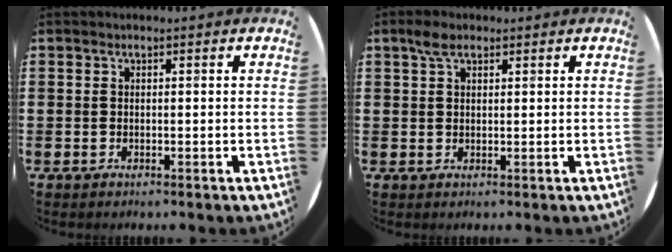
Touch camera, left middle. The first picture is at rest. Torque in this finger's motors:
{"motor_torque": [0.59, -0.34, -0.02, -0.02]}